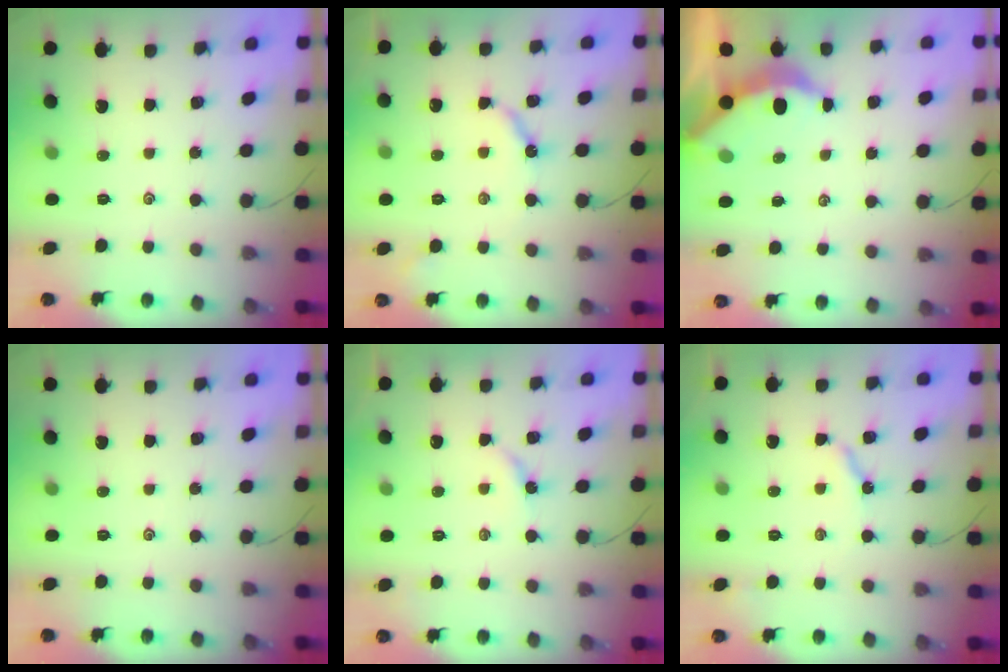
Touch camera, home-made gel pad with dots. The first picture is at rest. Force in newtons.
{"total": 5.5, "press": 5.5, "slide": 0.5}
{"total": 4.0, "press": 3.9, "slide": 0.5}
{"total": 0.0}
{"total": 2.9, "press": 2.9, "slide": 0.3}
{"total": 5.3, "press": 5.3, "slide": 0.2}